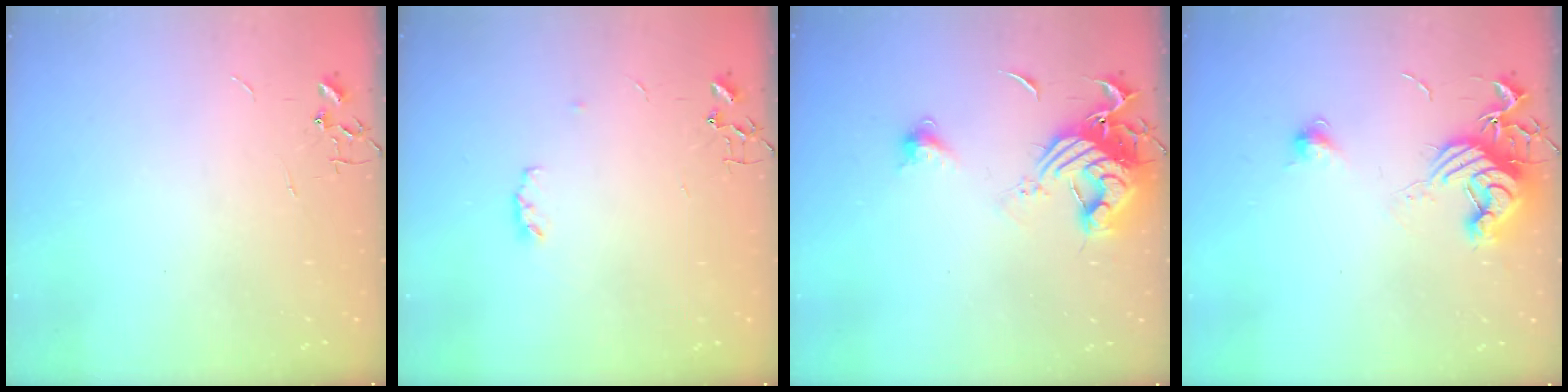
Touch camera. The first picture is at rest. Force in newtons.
{"total": 3.8, "press": 3.8, "slide": 0.6}
{"total": 12.5, "press": 12.4, "slide": 1.5}
{"total": 12.9, "press": 12.9, "slide": 0.5}